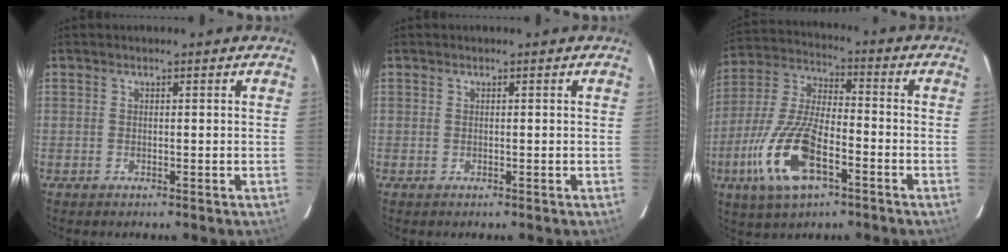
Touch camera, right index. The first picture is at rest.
{"total": 0.0}
{"total": 16.6, "force": [-7.2, 6.5, 13.5], "torque": [-0.299, -0.013, -0.140]}